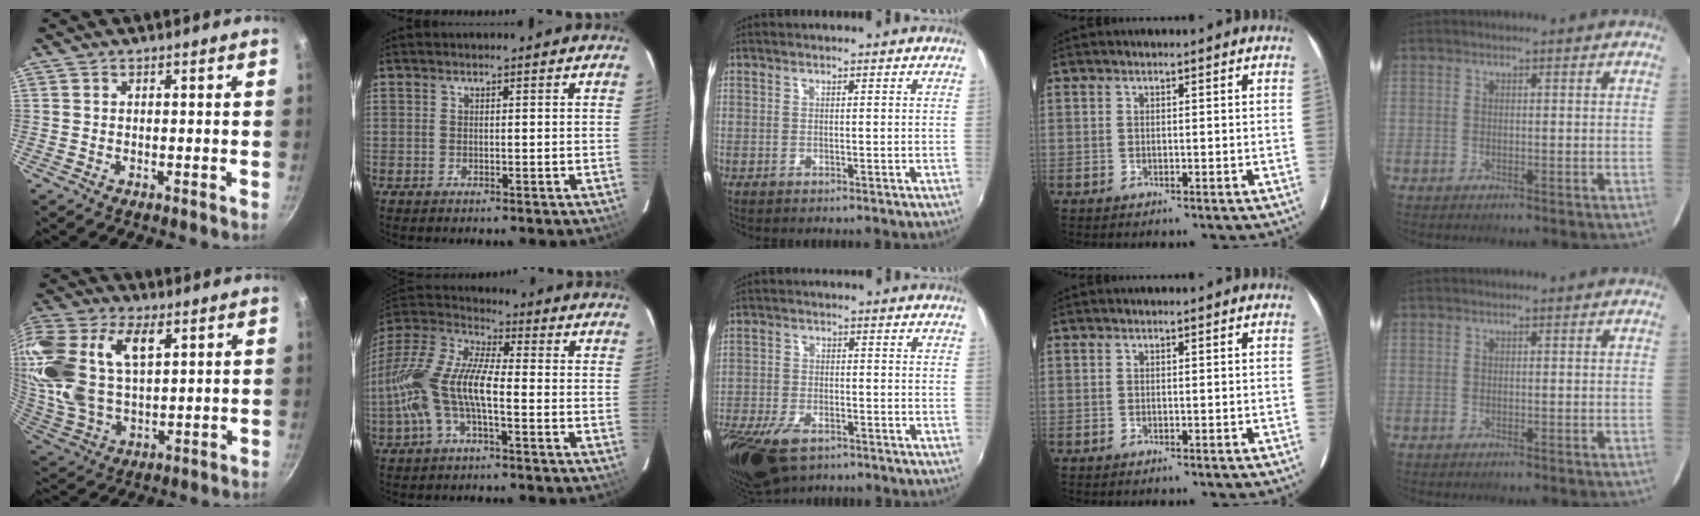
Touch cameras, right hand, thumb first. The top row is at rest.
{"thumb": {"total": 25.5, "force": [9.3, 15.4, 18.0], "torque": [-0.406, 0.014, 0.179]}, "index": {"total": 16.4, "force": [-3.9, 5.9, 14.8], "torque": [-0.302, 0.000, -0.083]}, "middle": {"total": 14.0, "force": [-9.2, 6.8, 8.1], "torque": [-0.209, -0.044, -0.164]}}